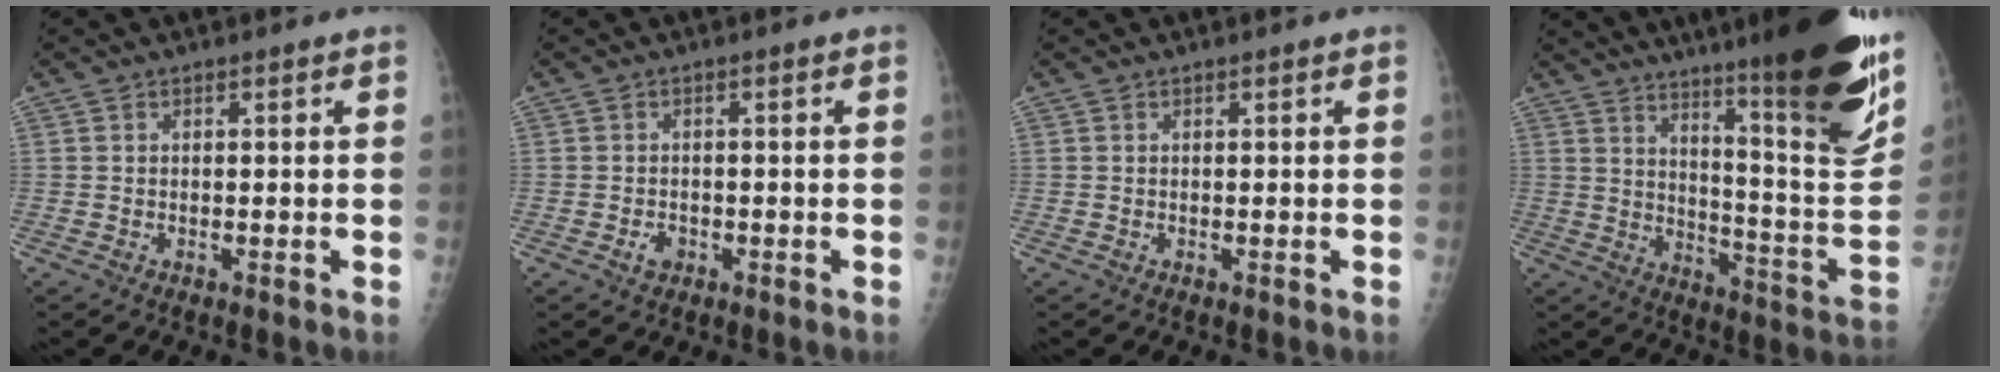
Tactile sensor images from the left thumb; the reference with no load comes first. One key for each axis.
{"total": 1.9, "fx": -0.8, "fy": 1.4, "fz": 0.9, "tx": -0.010, "ty": 0.005, "tz": -0.011}
{"total": 0.0}
{"total": 26.5, "fx": 16.8, "fy": 3.0, "fz": 20.2, "tx": -0.267, "ty": -0.093, "tz": 0.246}